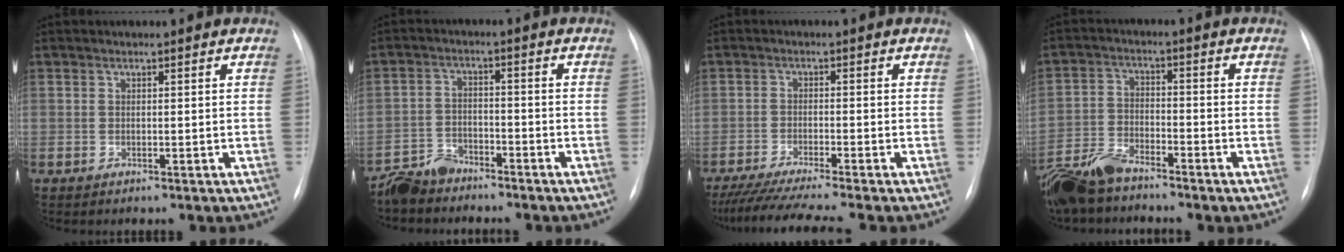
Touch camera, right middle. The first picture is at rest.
{"total": 4.8, "force": [-4.5, 1.7, 0.3], "torque": [-0.010, -0.007, -0.088]}
{"total": 10.4, "force": [-8.9, -1.2, 5.4], "torque": [-0.078, -0.026, -0.141]}
{"total": 8.7, "force": [-7.4, 2.5, 3.9], "torque": [-0.085, -0.016, -0.142]}